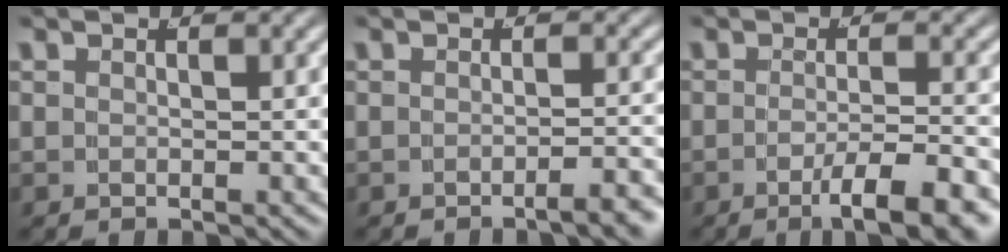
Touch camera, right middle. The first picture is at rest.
{"total": 2.2, "force": [-1.8, -0.1, 1.2], "torque": [-0.011, 0.008, -0.033]}
{"total": 5.9, "force": [-3.9, 0.8, 4.4], "torque": [-0.059, -0.012, -0.057]}